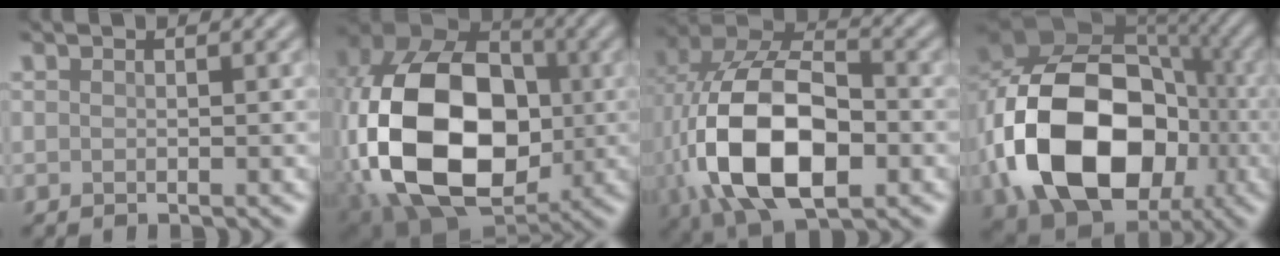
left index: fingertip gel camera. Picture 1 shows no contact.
{"total": 18.3, "force": [-2.2, 12.7, 13.0], "torque": [-0.270, 0.002, -0.049]}
{"total": 14.7, "force": [-3.1, 8.6, 11.5], "torque": [-0.227, -0.007, -0.063]}
{"total": 16.9, "force": [-3.6, 12.2, 11.1], "torque": [-0.215, -0.009, -0.064]}